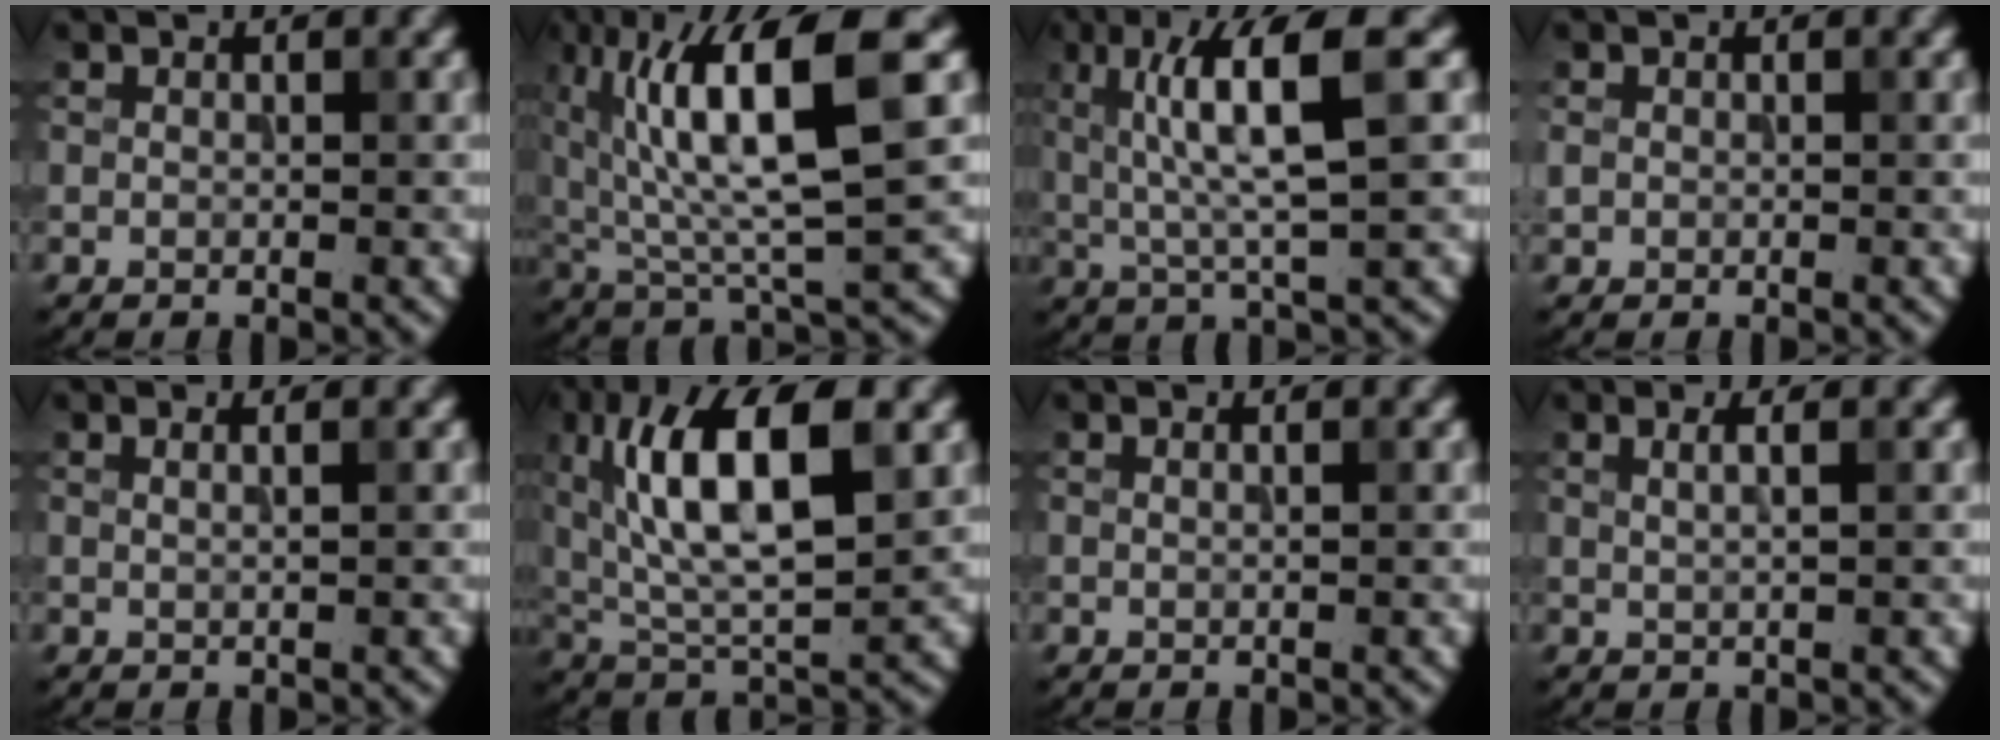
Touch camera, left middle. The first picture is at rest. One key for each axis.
{"total": 11.3, "fx": 3.5, "fy": 2.6, "fz": 10.4, "tx": -0.180, "ty": 0.007, "tz": 0.066}
{"total": 7.5, "fx": 1.8, "fy": 1.3, "fz": 7.1, "tx": -0.131, "ty": 0.005, "tz": 0.033}
{"total": 0.9, "fx": 0.0, "fy": 0.8, "fz": 0.3, "tx": -0.005, "ty": -0.002, "tz": -0.002}
{"total": 1.9, "fx": 0.9, "fy": 0.9, "fz": 1.4, "tx": 0.000, "ty": 0.000, "tz": -0.010}
{"total": 11.5, "fx": 3.5, "fy": 4.3, "fz": 10.1, "tx": -0.173, "ty": 0.012, "tz": 0.057}
{"total": 1.3, "fx": 0.6, "fy": 0.6, "fz": 0.9, "tx": -0.001, "ty": -0.004, "tz": -0.006}
{"total": 2.3, "fx": 0.9, "fy": 0.9, "fz": 1.9, "tx": -0.013, "ty": 0.001, "tz": -0.004}